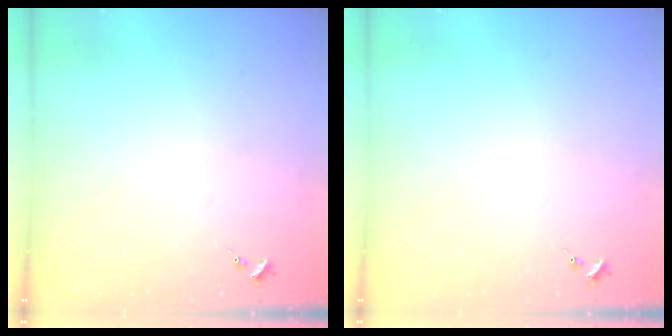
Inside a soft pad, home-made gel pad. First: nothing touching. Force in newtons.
{"total": 0.0}